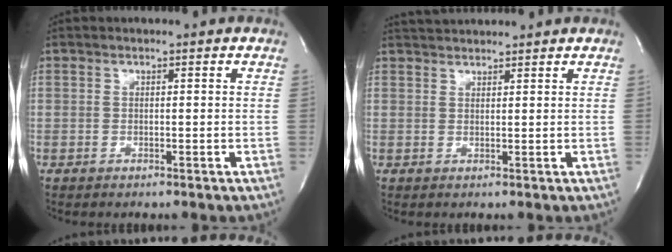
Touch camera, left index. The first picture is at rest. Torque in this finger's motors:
{"motor_torque": [-0.09, -0.04, 0.05, 0.01]}